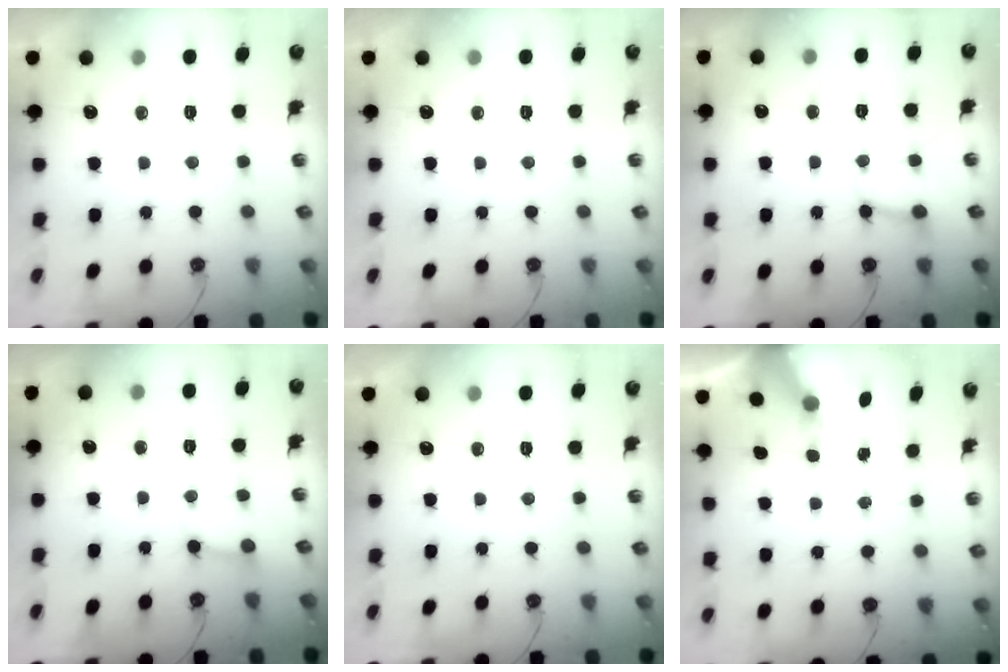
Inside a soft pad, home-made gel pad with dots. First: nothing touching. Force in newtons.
{"total": 0.0}
{"total": 2.6, "press": 2.6, "slide": 0.1}
{"total": 2.5, "press": 2.4, "slide": 0.4}
{"total": 0.0}
{"total": 6.8, "press": 6.7, "slide": 0.8}